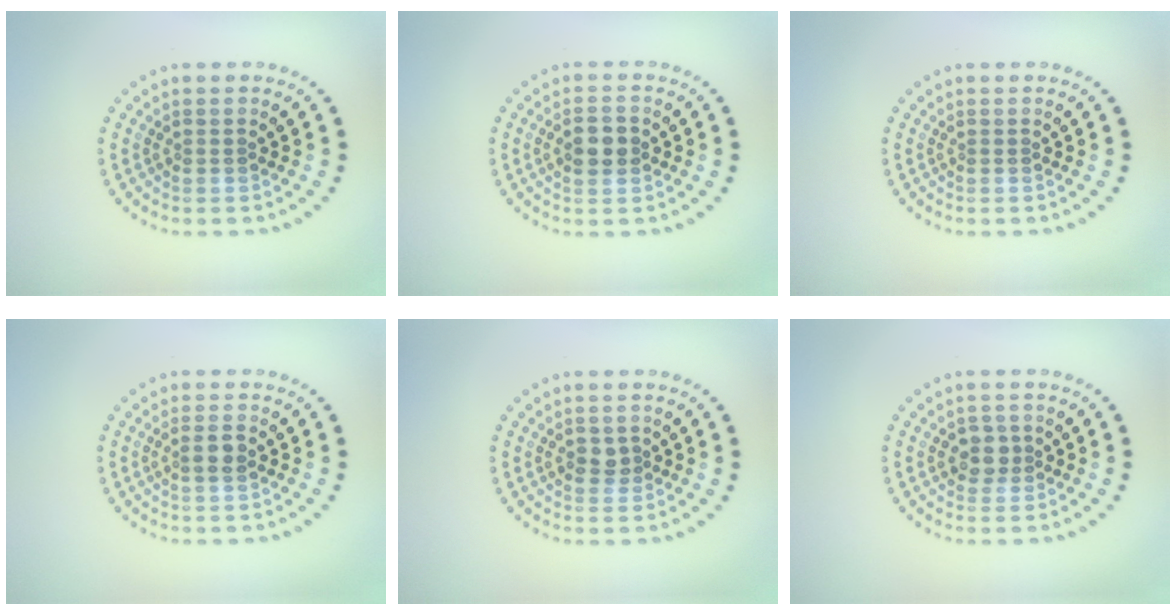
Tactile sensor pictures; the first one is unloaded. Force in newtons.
{"total": 2.6, "press": 2.6, "slide": 0.2}
{"total": 0.0}
{"total": 1.7, "press": 1.5, "slide": 0.7}
{"total": 1.6, "press": 1.5, "slide": 0.4}
{"total": 1.9, "press": 1.8, "slide": 0.7}